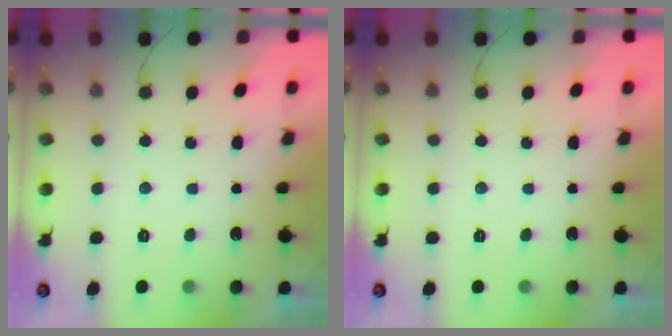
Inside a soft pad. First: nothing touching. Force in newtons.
{"total": 0.0}